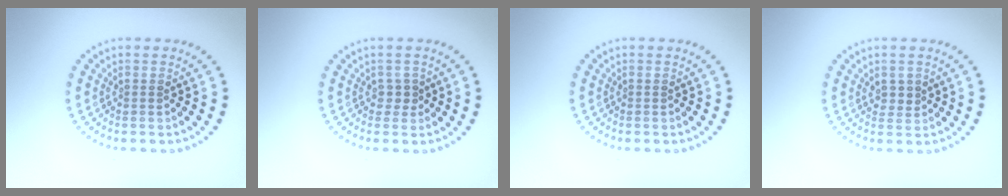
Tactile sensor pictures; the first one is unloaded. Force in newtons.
{"total": 1.2, "press": 1.0, "slide": 0.6}
{"total": 0.0}
{"total": 1.3, "press": 1.2, "slide": 0.4}